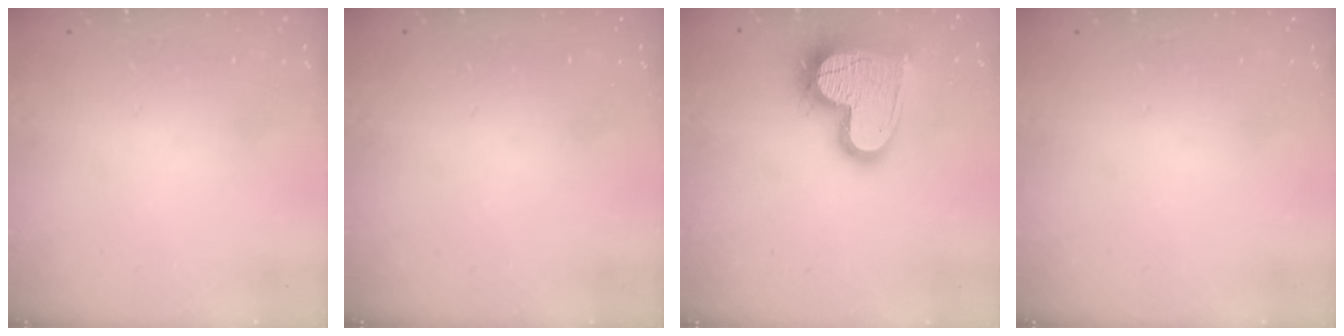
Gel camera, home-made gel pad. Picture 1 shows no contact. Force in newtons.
{"total": 0.0}
{"total": 19.3, "press": 19.2, "slide": 1.5}
{"total": 0.0}